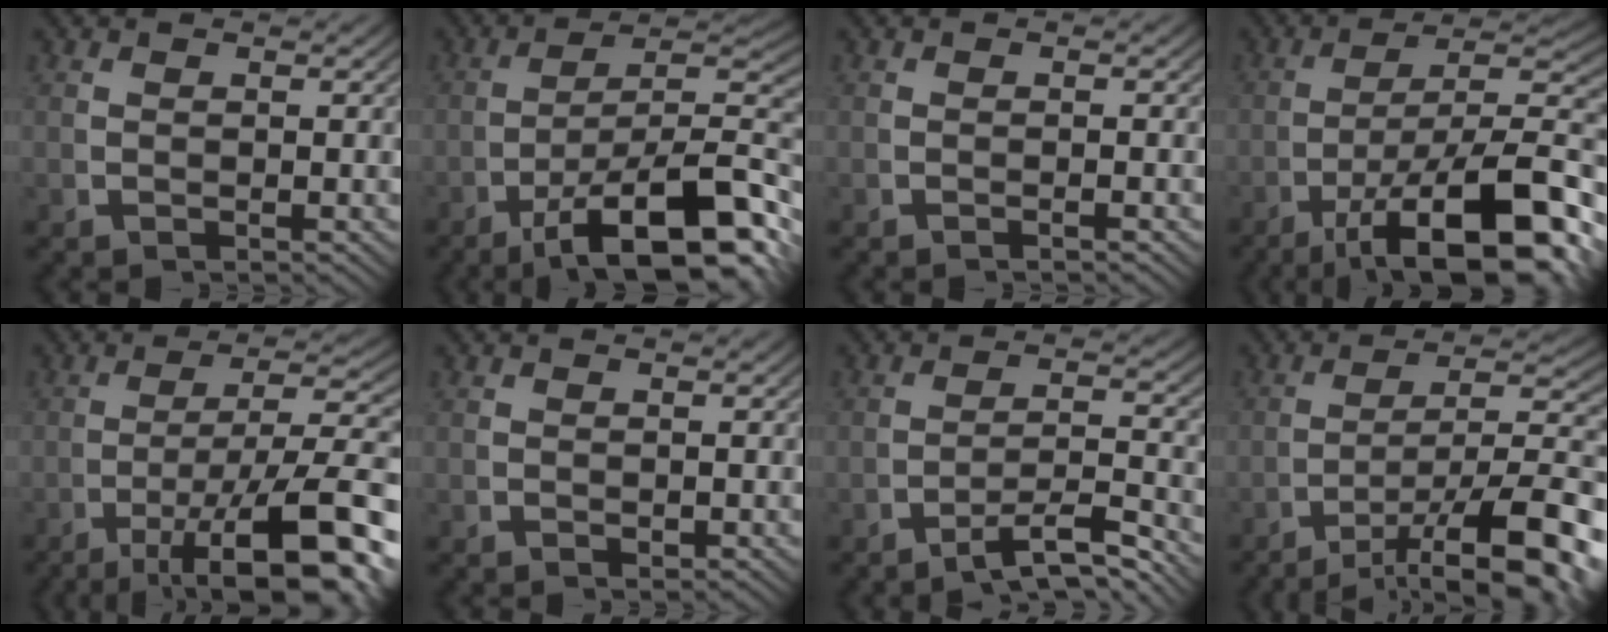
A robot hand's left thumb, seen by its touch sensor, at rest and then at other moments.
{"total": 13.1, "force": [-3.7, 6.7, 10.6], "torque": [-0.166, -0.048, -0.031]}
{"total": 0.6, "force": [-0.5, 0.0, 0.3], "torque": [-0.005, 0.005, -0.012]}
{"total": 14.6, "force": [-4.5, 7.2, 11.9], "torque": [-0.197, -0.061, -0.032]}
{"total": 12.6, "force": [-4.3, 5.8, 10.3], "torque": [-0.172, -0.052, -0.037]}
{"total": 0.6, "force": [0.1, 0.4, 0.4], "torque": [-0.008, -0.005, 0.004]}
{"total": 4.9, "force": [-2.9, 1.7, 3.6], "torque": [-0.061, -0.015, -0.044]}
{"total": 11.4, "force": [-3.8, 5.4, 9.2], "torque": [-0.144, -0.044, -0.032]}